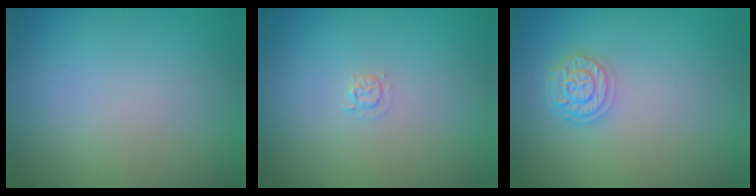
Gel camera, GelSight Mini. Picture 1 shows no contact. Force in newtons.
{"total": 0.9, "press": 0.9, "slide": 0.1}
{"total": 2.3, "press": 1.9, "slide": 1.3}